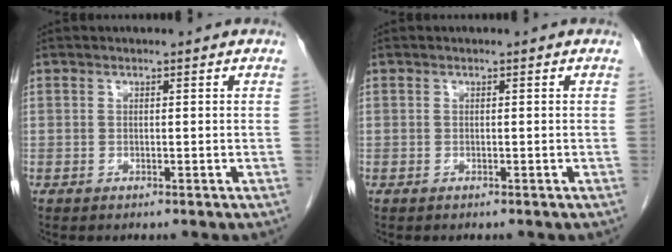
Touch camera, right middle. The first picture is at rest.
{"total": 0.0}